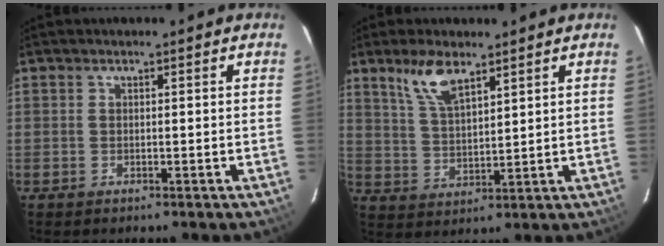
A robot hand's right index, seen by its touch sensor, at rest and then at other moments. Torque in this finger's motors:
{"motor_torque": [0.43, 0.41, 0.18, 0.06]}